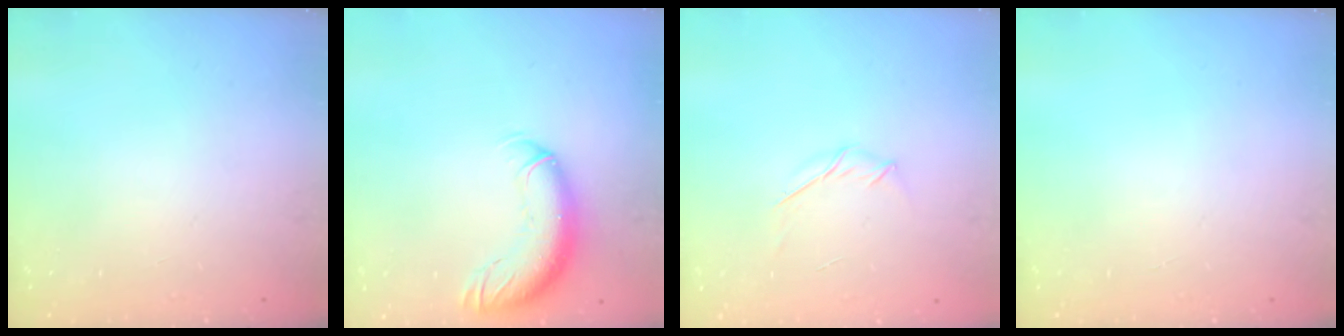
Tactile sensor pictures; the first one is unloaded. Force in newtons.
{"total": 13.1, "press": 12.8, "slide": 2.9}
{"total": 3.8, "press": 3.7, "slide": 0.9}
{"total": 0.0}